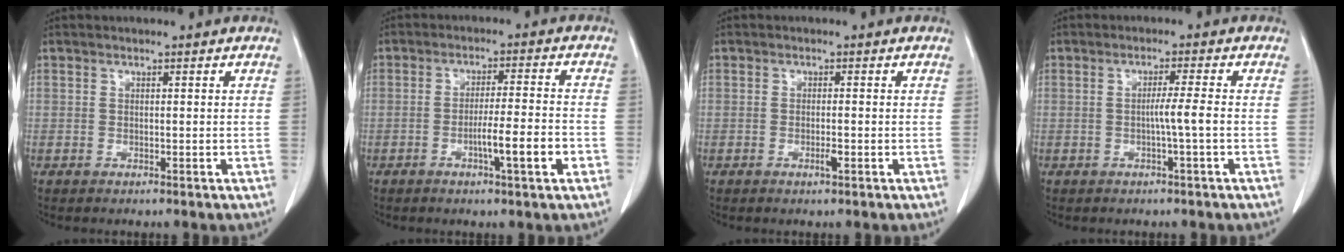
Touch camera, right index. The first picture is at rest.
{"total": 7.1, "force": [-2.6, -0.1, 6.6], "torque": [-0.101, -0.003, -0.041]}
{"total": 1.4, "force": [-0.5, 0.1, 1.3], "torque": [-0.025, -0.002, -0.009]}
{"total": 2.9, "force": [-0.6, -0.8, 2.7], "torque": [-0.043, 0.000, -0.013]}